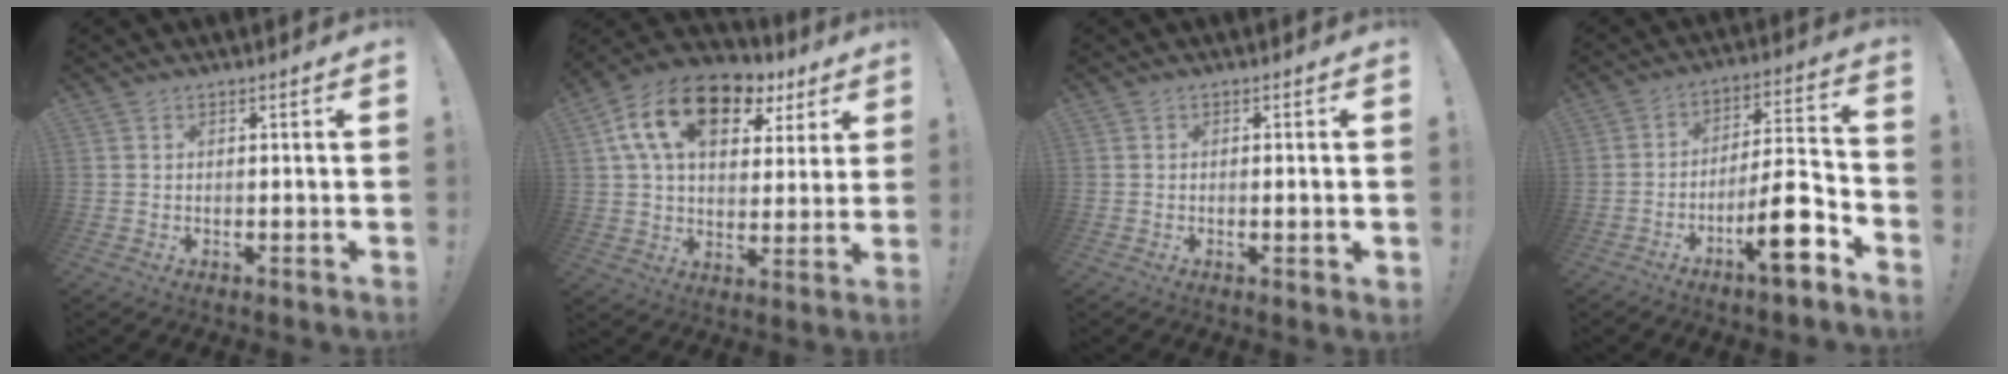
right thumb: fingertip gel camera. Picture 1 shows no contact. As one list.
[{"total": 17.6, "force": [8.3, 10.5, 11.4], "torque": [-0.196, -0.027, 0.151]}, {"total": 1.7, "force": [-0.3, 0.0, 1.7], "torque": [-0.023, -0.002, -0.006]}, {"total": 14.4, "force": [-7.4, 3.5, 11.9], "torque": [-0.179, 0.045, -0.118]}]